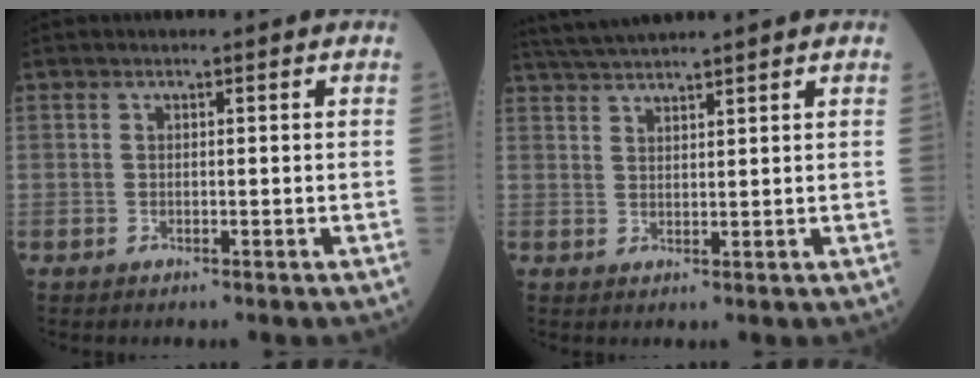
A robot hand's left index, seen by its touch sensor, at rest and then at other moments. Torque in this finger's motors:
{"motor_torque": [0.29, -0.57, 0.23, 0.13]}